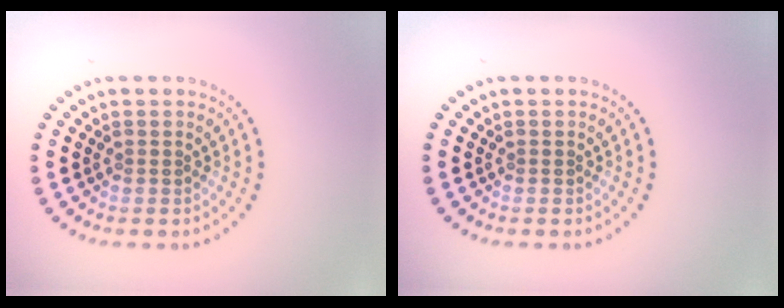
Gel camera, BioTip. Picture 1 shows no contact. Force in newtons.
{"total": 0.0}